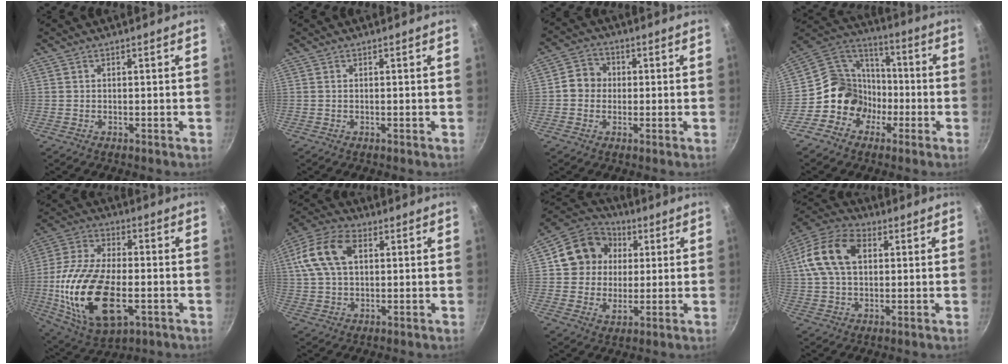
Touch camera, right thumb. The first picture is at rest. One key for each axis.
{"total": 0.0}
{"total": 5.4, "fx": 0.0, "fy": 5.0, "fz": 2.2, "tx": -0.008, "ty": 0.012, "tz": -0.016}
{"total": 12.7, "fx": -4.2, "fy": 11.3, "fz": 3.8, "tx": -0.011, "ty": 0.054, "tz": -0.089}
{"total": 23.1, "fx": -4.6, "fy": 12.1, "fz": 19.1, "tx": -0.383, "ty": 0.011, "tz": -0.076}
{"total": 12.8, "fx": 3.3, "fy": 8.0, "fz": 9.4, "tx": -0.175, "ty": 0.016, "tz": 0.048}
{"total": 13.7, "fx": 3.3, "fy": 11.7, "fz": 6.2, "tx": -0.082, "ty": 0.006, "tz": 0.042}
{"total": 14.1, "fx": 3.0, "fy": 9.2, "fz": 10.2, "tx": -0.181, "ty": 0.020, "tz": 0.040}